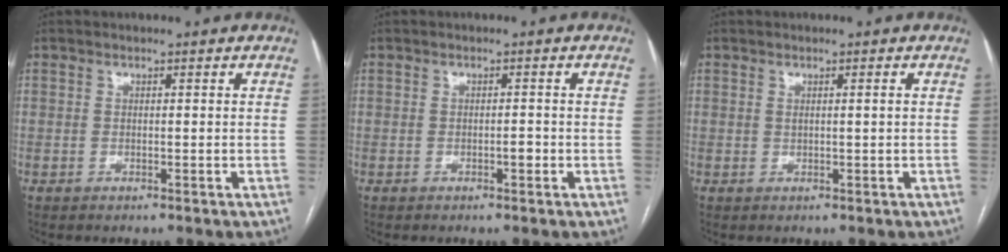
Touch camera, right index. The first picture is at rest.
{"total": 1.6, "force": [-0.6, 0.4, 1.4], "torque": [-0.021, 0.002, -0.011]}
{"total": 0.9, "force": [0.2, -0.1, 0.8], "torque": [-0.017, 0.001, 0.004]}